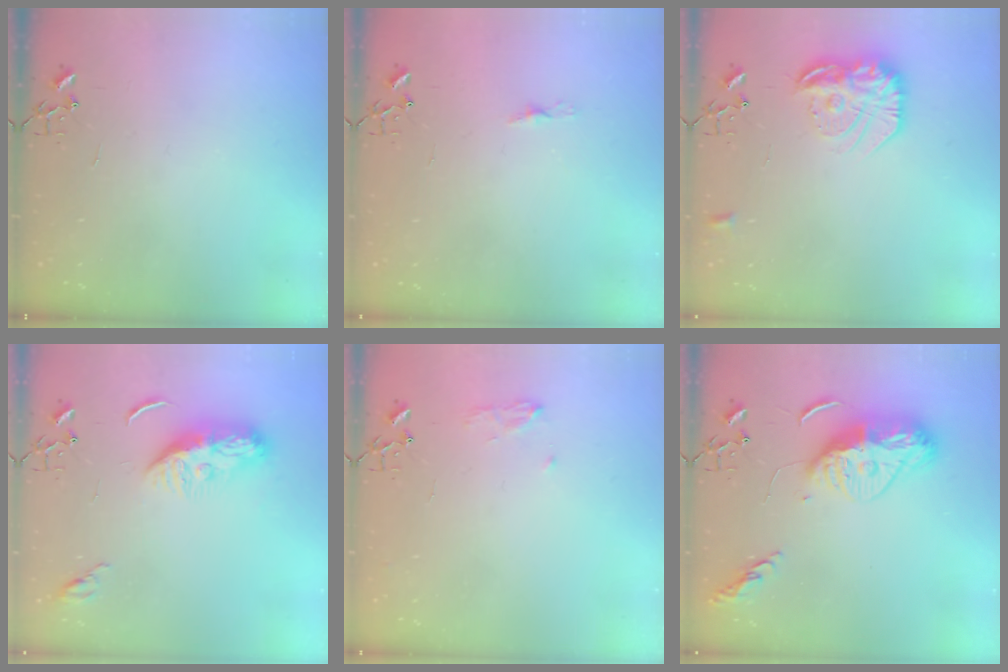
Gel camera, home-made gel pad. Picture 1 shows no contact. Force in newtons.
{"total": 3.8, "press": 3.7, "slide": 0.3}
{"total": 18.3, "press": 18.2, "slide": 1.3}
{"total": 10.3, "press": 10.2, "slide": 0.9}
{"total": 8.4, "press": 8.4, "slide": 0.9}
{"total": 15.2, "press": 15.2, "slide": 1.3}